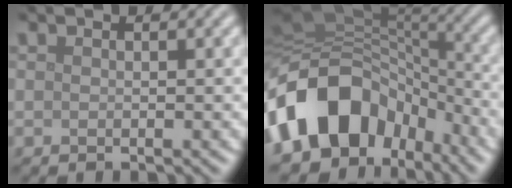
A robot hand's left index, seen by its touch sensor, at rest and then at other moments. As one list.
[{"total": 13.4, "force": [-6.0, 9.3, 7.4], "torque": [-0.137, 0.014, -0.117]}]